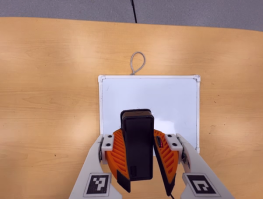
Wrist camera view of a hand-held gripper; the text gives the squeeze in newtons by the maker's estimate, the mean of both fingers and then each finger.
{"total": 9.8, "left": 10.1, "right": 9.6}